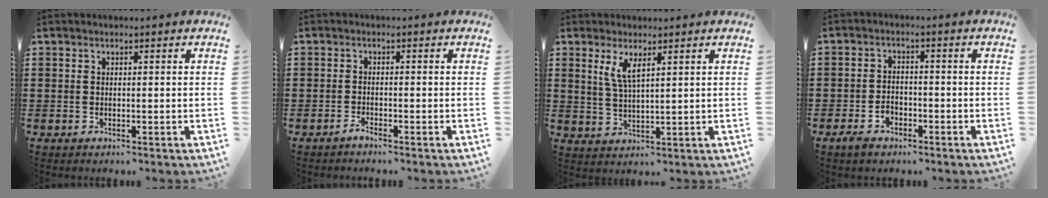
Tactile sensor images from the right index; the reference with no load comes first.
{"total": 1.1, "force": [-1.0, 0.0, 0.4], "torque": [-0.008, -0.003, -0.019]}
{"total": 3.9, "force": [2.1, 1.2, 3.1], "torque": [-0.068, 0.003, 0.037]}
{"total": 2.7, "force": [-1.7, 1.7, 1.2], "torque": [-0.034, 0.001, -0.037]}